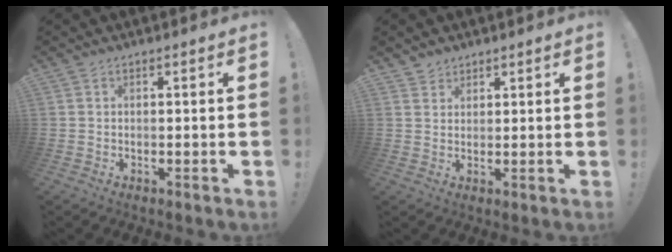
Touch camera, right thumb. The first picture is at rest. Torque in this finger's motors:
{"motor_torque": [0.06, -0.30, 0.14, 0.14, -0.06]}